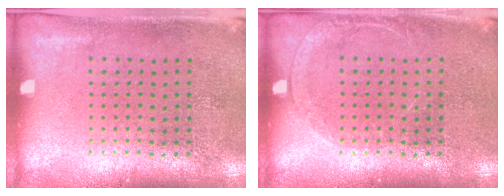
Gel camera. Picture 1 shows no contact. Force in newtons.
{"total": 1.2, "press": 1.1, "slide": 0.1}